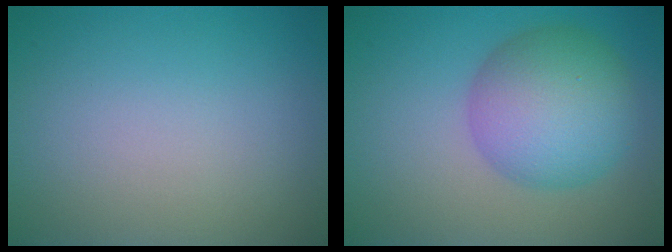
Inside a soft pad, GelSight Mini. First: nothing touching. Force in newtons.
{"total": 7.6, "press": 7.6, "slide": 0.1}